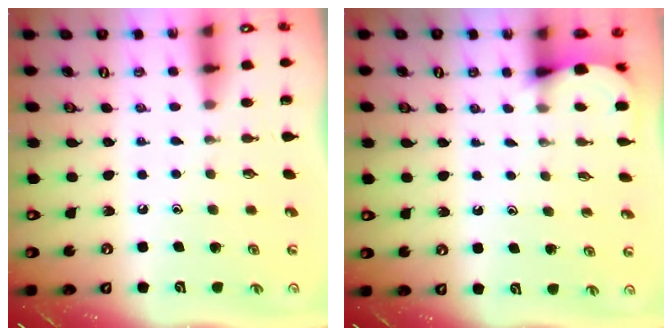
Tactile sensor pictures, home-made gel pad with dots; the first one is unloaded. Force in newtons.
{"total": 2.5, "press": 2.5, "slide": 0.2}